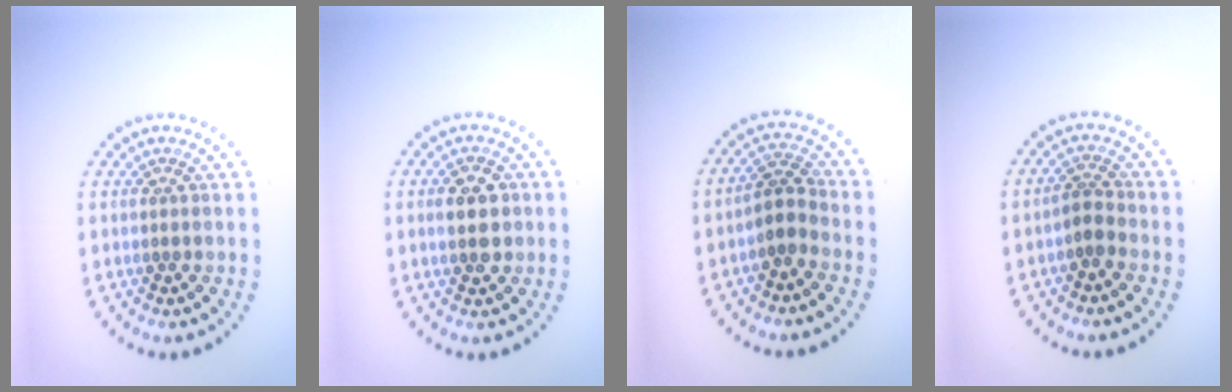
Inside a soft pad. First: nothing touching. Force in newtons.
{"total": 3.0, "press": 3.0, "slide": 0.1}
{"total": 2.3, "press": 1.9, "slide": 1.2}
{"total": 1.7, "press": 1.3, "slide": 1.0}